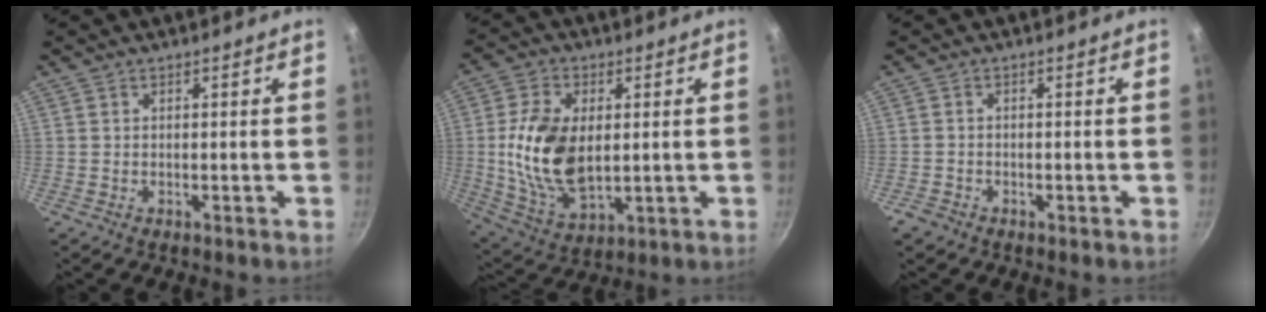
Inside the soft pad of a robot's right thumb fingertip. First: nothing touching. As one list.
[{"total": 15.4, "force": [1.0, 9.3, 12.2], "torque": [-0.220, -0.011, 0.027]}, {"total": 1.9, "force": [-1.2, 1.3, 0.6], "torque": [-0.014, 0.010, -0.022]}]